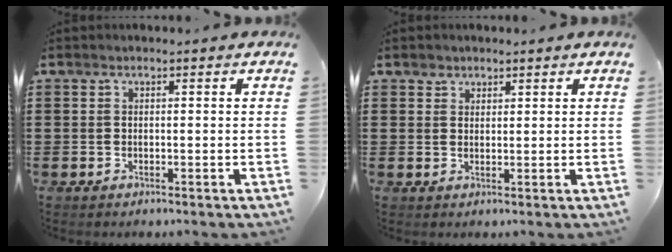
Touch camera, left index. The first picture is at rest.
{"total": 1.7, "force": [1.4, 0.9, -0.1], "torque": [0.006, 0.000, 0.028]}